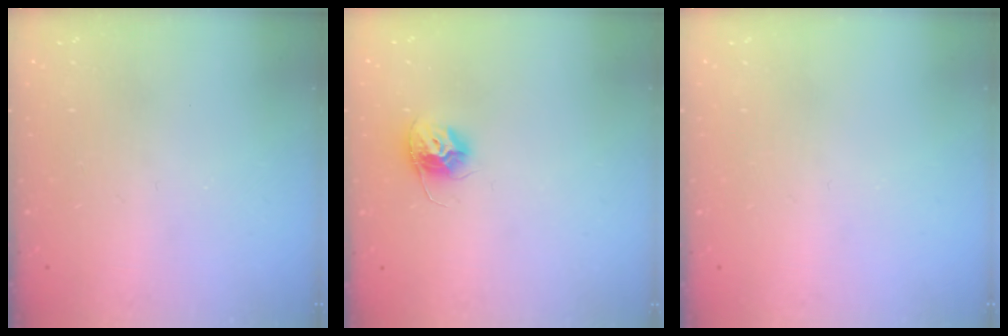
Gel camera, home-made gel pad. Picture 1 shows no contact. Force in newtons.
{"total": 10.1, "press": 10.1, "slide": 0.7}
{"total": 0.0}